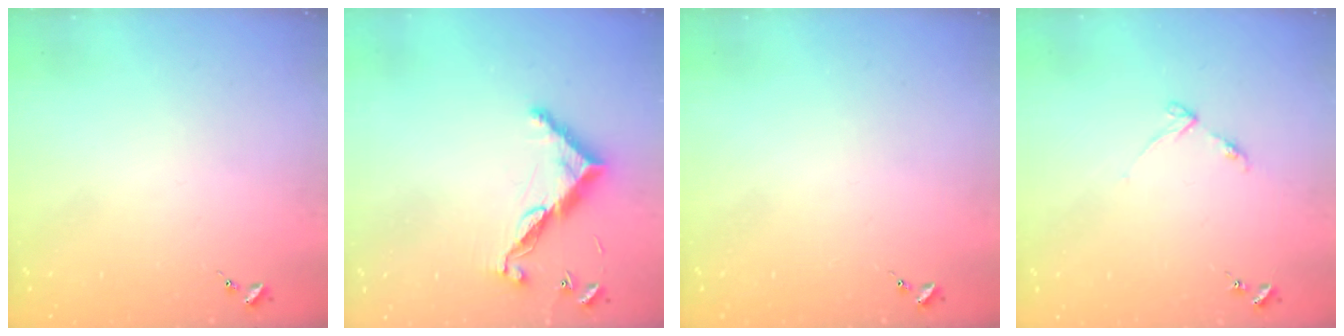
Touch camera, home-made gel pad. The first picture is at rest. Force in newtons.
{"total": 10.9, "press": 10.9, "slide": 0.4}
{"total": 0.0}
{"total": 3.6, "press": 3.5, "slide": 0.4}